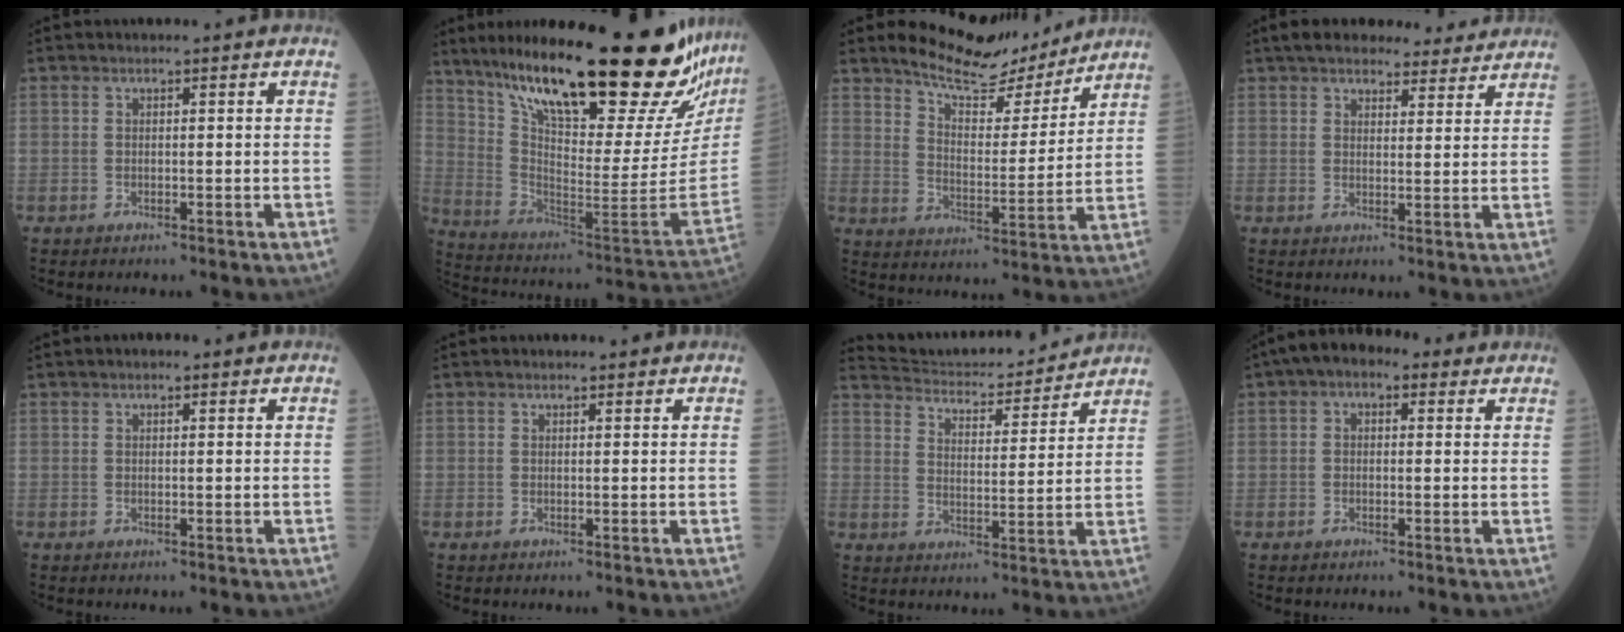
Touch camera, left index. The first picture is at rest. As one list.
[{"total": 33.4, "force": [25.8, 4.8, 20.7], "torque": [-0.328, -0.069, 0.375]}, {"total": 11.1, "force": [10.5, 2.5, 2.8], "torque": [-0.054, -0.006, 0.167]}, {"total": 12.0, "force": [10.6, 3.7, 4.2], "torque": [-0.043, 0.026, 0.136]}, {"total": 1.2, "force": [0.8, 0.5, 0.8], "torque": [-0.018, 0.008, 0.007]}, {"total": 1.8, "force": [1.5, 0.5, 0.8], "torque": [-0.012, 0.016, 0.021]}, {"total": 15.4, "force": [14.9, 1.9, 3.3], "torque": [-0.054, 0.003, 0.213]}, {"total": 5.4, "force": [2.8, 3.1, 3.5], "torque": [-0.055, 0.038, 0.035]}]